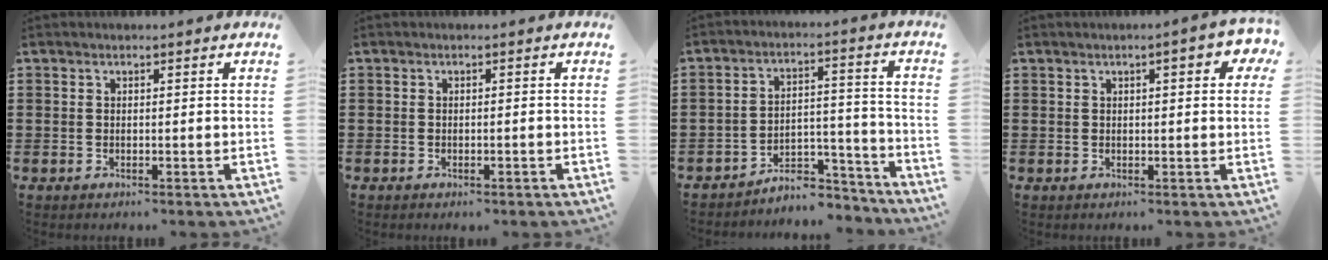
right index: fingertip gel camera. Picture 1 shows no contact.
{"total": 0.6, "force": [-0.5, 0.2, 0.3], "torque": [-0.009, -0.003, -0.010]}
{"total": 5.9, "force": [-5.3, 2.0, 1.5], "torque": [-0.023, 0.019, -0.104]}
{"total": 3.6, "force": [1.2, 0.9, 3.3], "torque": [-0.050, 0.001, 0.015]}